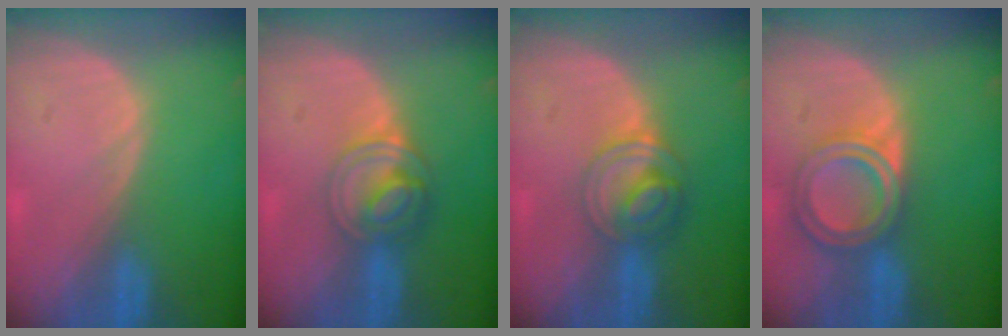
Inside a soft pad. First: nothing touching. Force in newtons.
{"total": 6.3, "press": 5.4, "slide": 3.2}
{"total": 6.2, "press": 5.3, "slide": 3.1}
{"total": 6.9, "press": 6.1, "slide": 3.1}